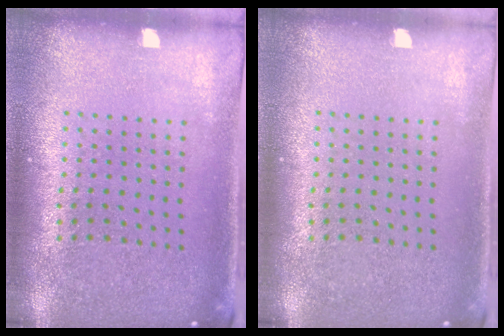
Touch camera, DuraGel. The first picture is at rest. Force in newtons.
{"total": 0.0}